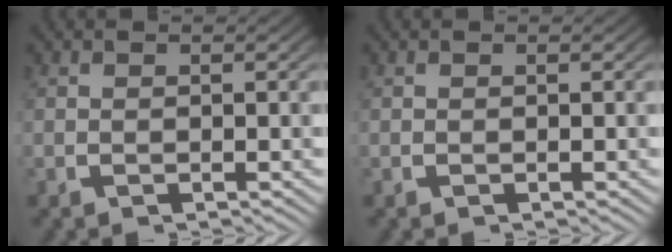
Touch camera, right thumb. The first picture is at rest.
{"total": 0.0}